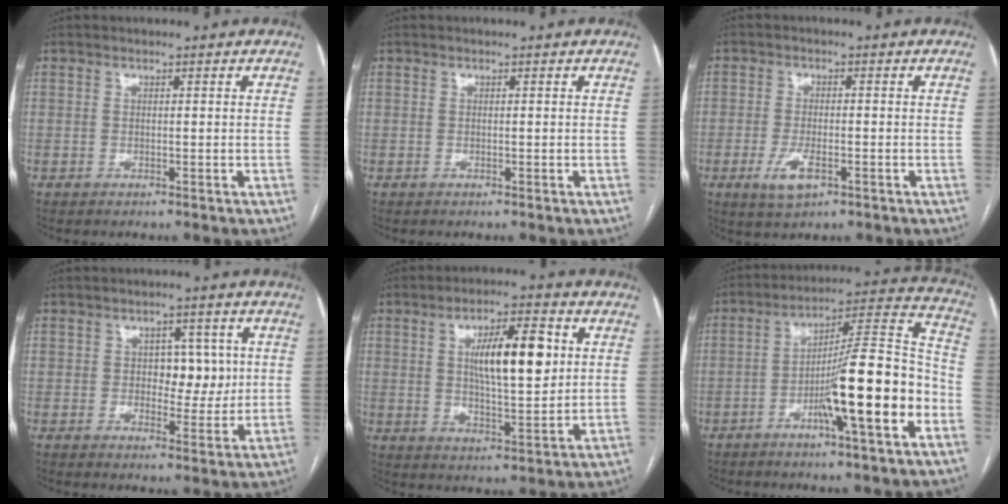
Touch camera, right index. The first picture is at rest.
{"total": 0.0}
{"total": 4.6, "force": [-1.9, 1.8, 3.7], "torque": [-0.078, -0.006, -0.027]}
{"total": 5.7, "force": [0.8, 3.5, 4.4], "torque": [-0.048, 0.011, 0.016]}
{"total": 11.6, "force": [2.7, 3.1, 10.8], "torque": [-0.181, 0.008, 0.046]}
{"total": 16.5, "force": [-6.1, 0.9, 15.3], "torque": [-0.237, 0.009, -0.100]}